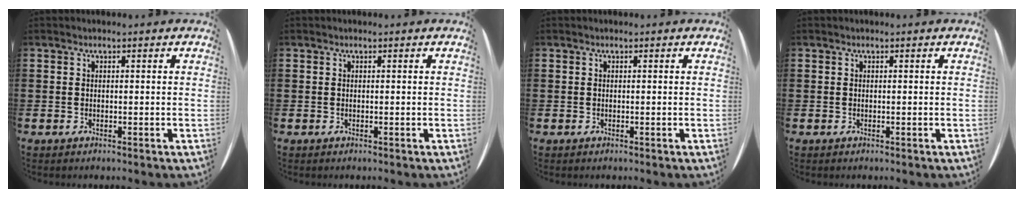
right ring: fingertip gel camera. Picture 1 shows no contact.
{"total": 0.0}
{"total": 0.0}
{"total": 0.0}